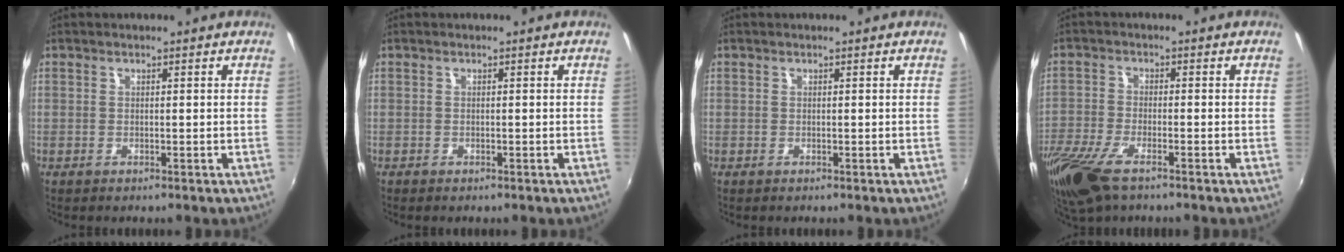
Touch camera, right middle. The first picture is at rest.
{"total": 0.0}
{"total": 0.0}
{"total": 12.1, "force": [-7.9, 4.4, 8.0], "torque": [-0.193, -0.045, -0.155]}